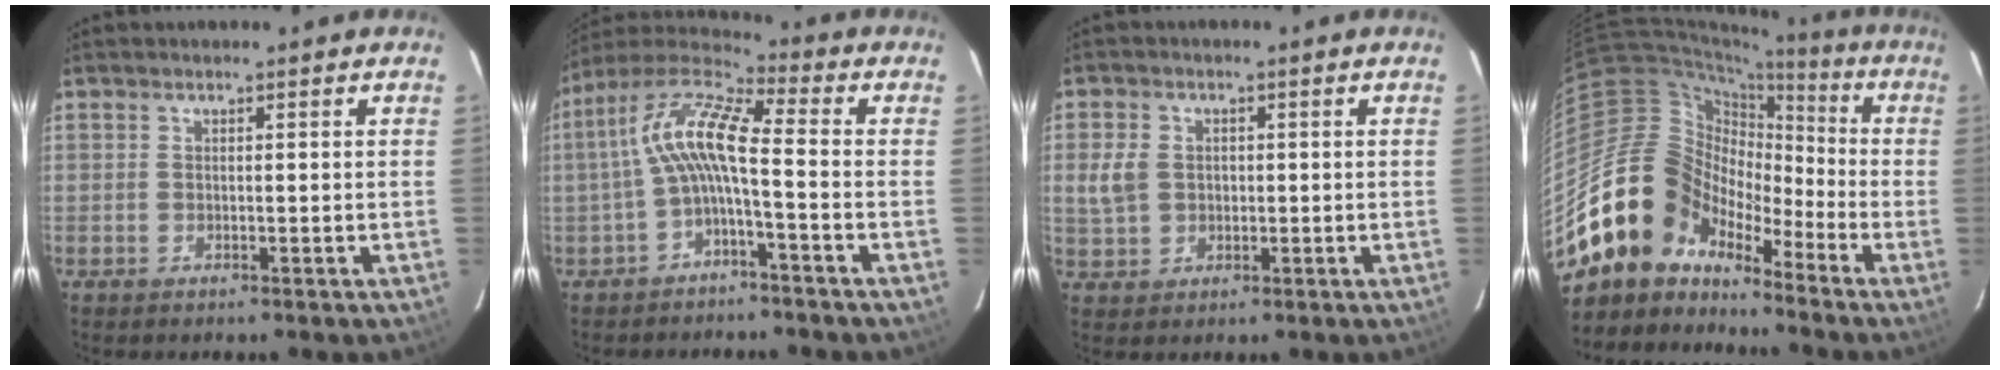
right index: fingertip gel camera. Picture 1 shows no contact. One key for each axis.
{"total": 10.4, "fx": -1.5, "fy": 2.1, "fz": 10.0, "tx": -0.209, "ty": 0.021, "tz": -0.035}
{"total": 5.2, "fx": 0.2, "fy": 4.4, "fz": 2.8, "tx": -0.063, "ty": 0.007, "tz": 0.007}
{"total": 15.7, "fx": -11.6, "fy": 9.8, "fz": 3.8, "tx": -0.088, "ty": 0.031, "tz": -0.223}